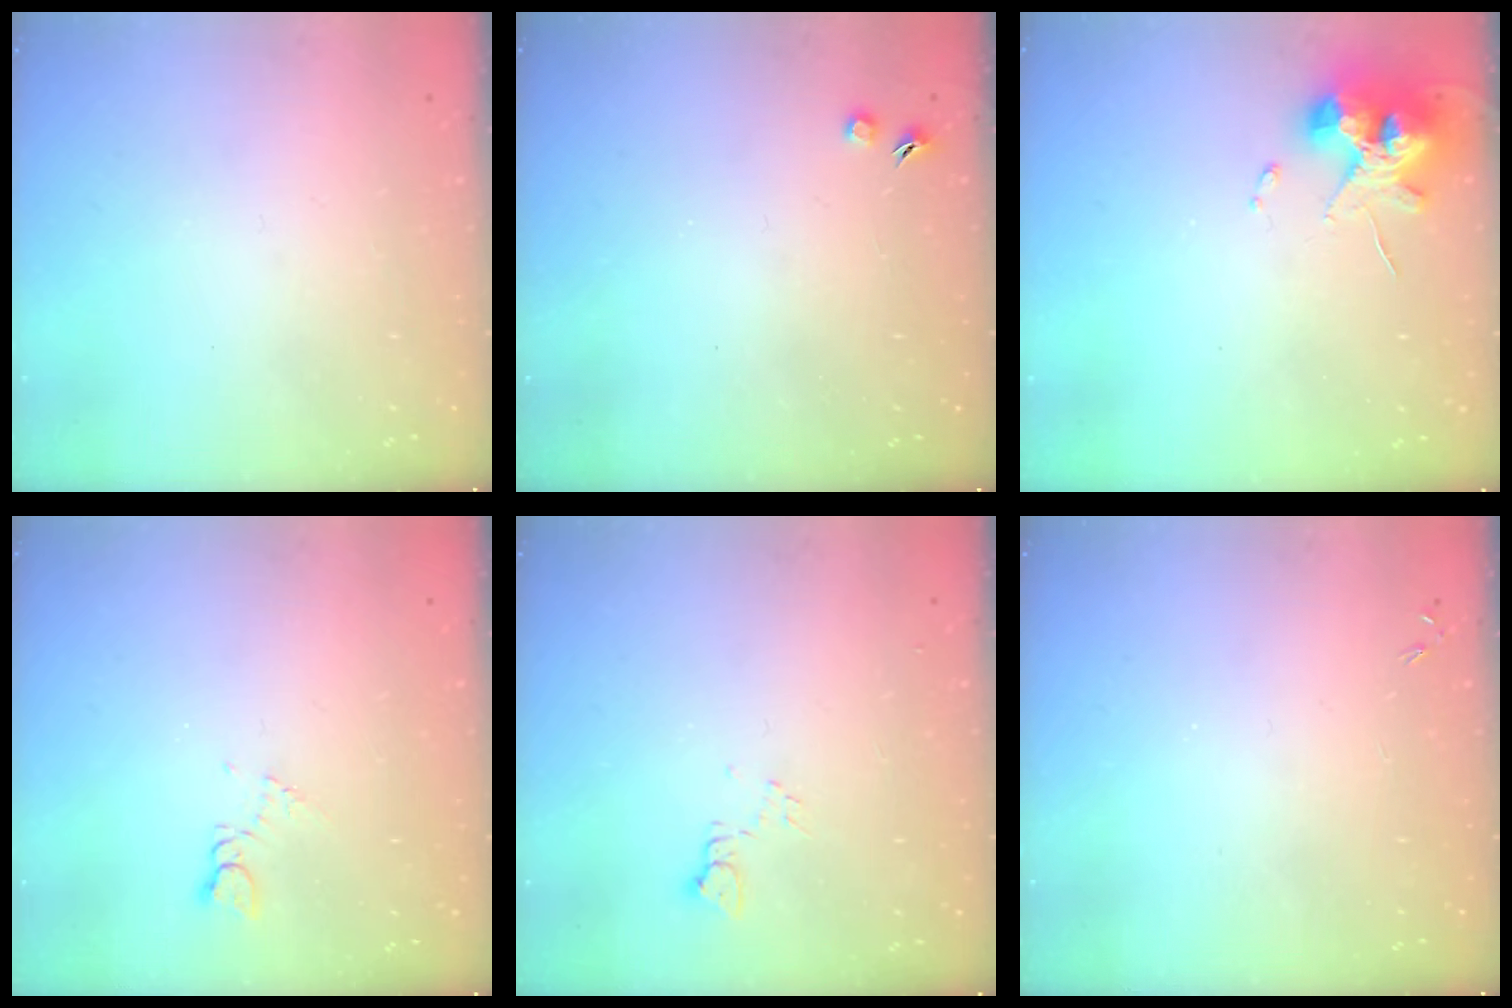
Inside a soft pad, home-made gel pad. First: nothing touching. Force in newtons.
{"total": 3.0, "press": 2.9, "slide": 0.5}
{"total": 12.0, "press": 11.8, "slide": 1.9}
{"total": 2.6, "press": 2.6, "slide": 0.4}
{"total": 4.6, "press": 4.5, "slide": 0.6}
{"total": 0.0}